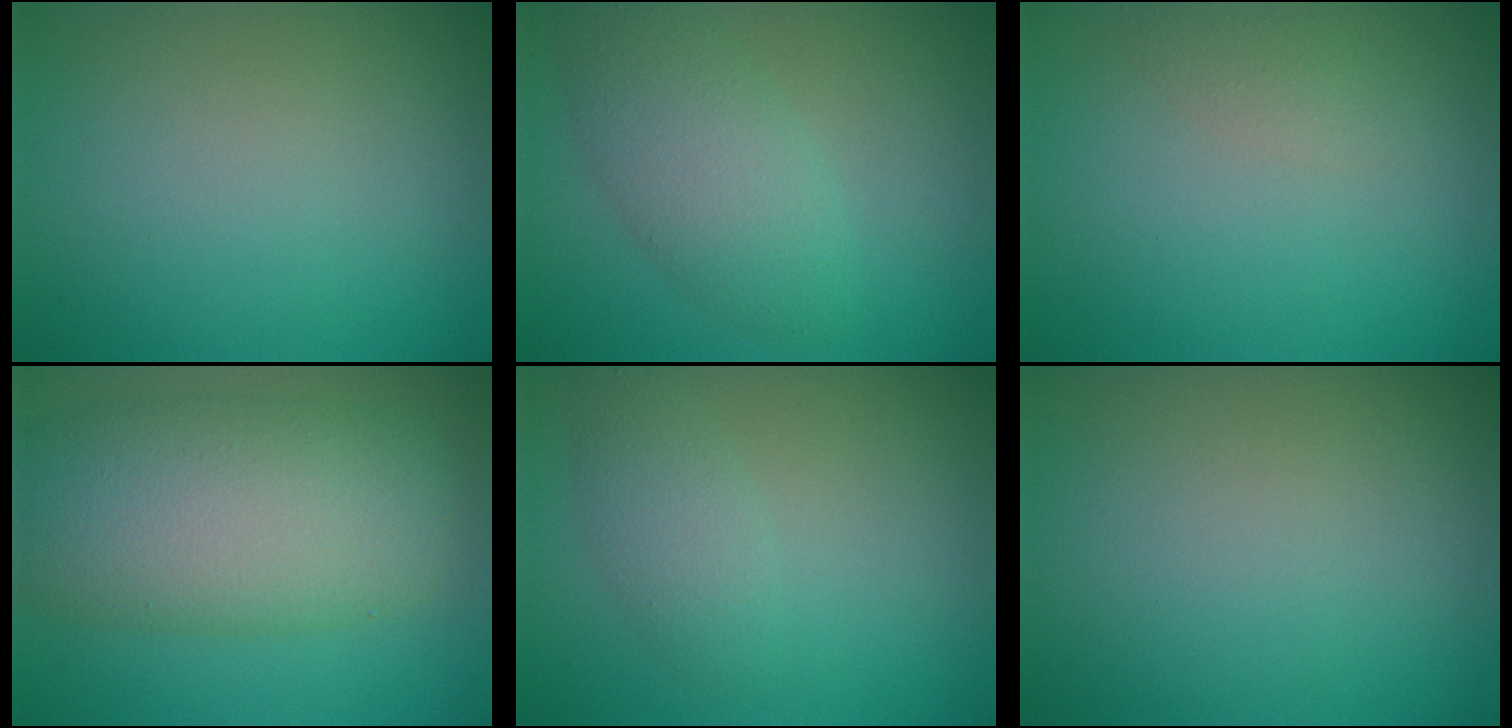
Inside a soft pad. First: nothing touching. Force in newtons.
{"total": 4.6, "press": 4.6, "slide": 0.0}
{"total": 1.1, "press": 1.1, "slide": 0.0}
{"total": 9.7, "press": 9.7, "slide": 0.5}
{"total": 2.2, "press": 2.2, "slide": 0.1}
{"total": 0.0}